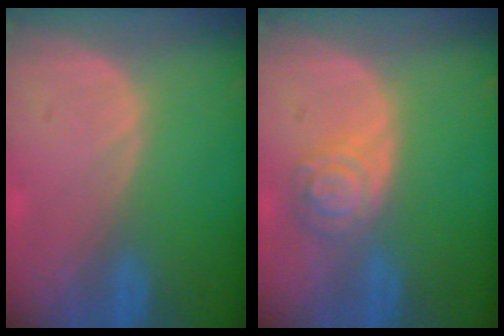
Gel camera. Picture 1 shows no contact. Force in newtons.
{"total": 5.2, "press": 4.6, "slide": 2.4}